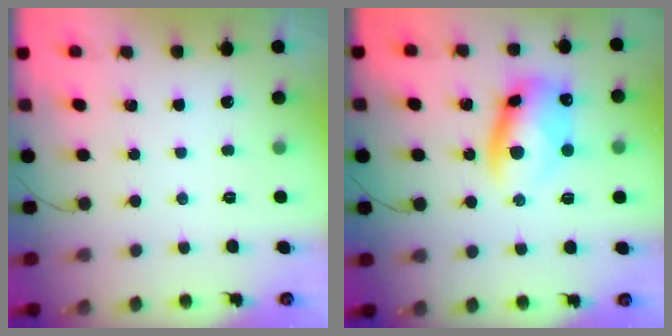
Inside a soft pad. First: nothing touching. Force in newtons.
{"total": 10.9, "press": 10.7, "slide": 1.9}